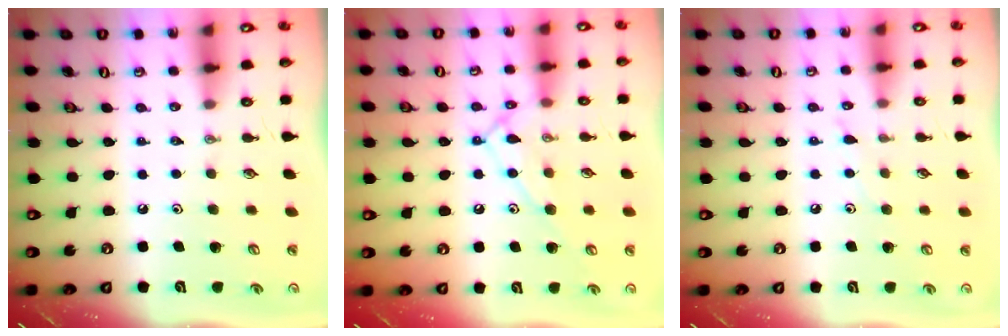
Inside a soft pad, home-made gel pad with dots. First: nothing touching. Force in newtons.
{"total": 12.9, "press": 12.9, "slide": 0.9}
{"total": 6.1, "press": 6.1, "slide": 0.6}